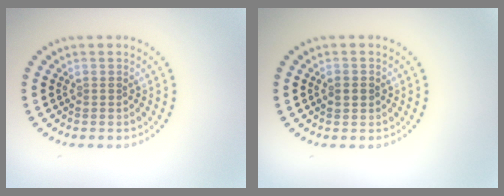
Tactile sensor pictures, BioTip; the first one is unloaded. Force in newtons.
{"total": 1.3, "press": 1.3, "slide": 0.3}